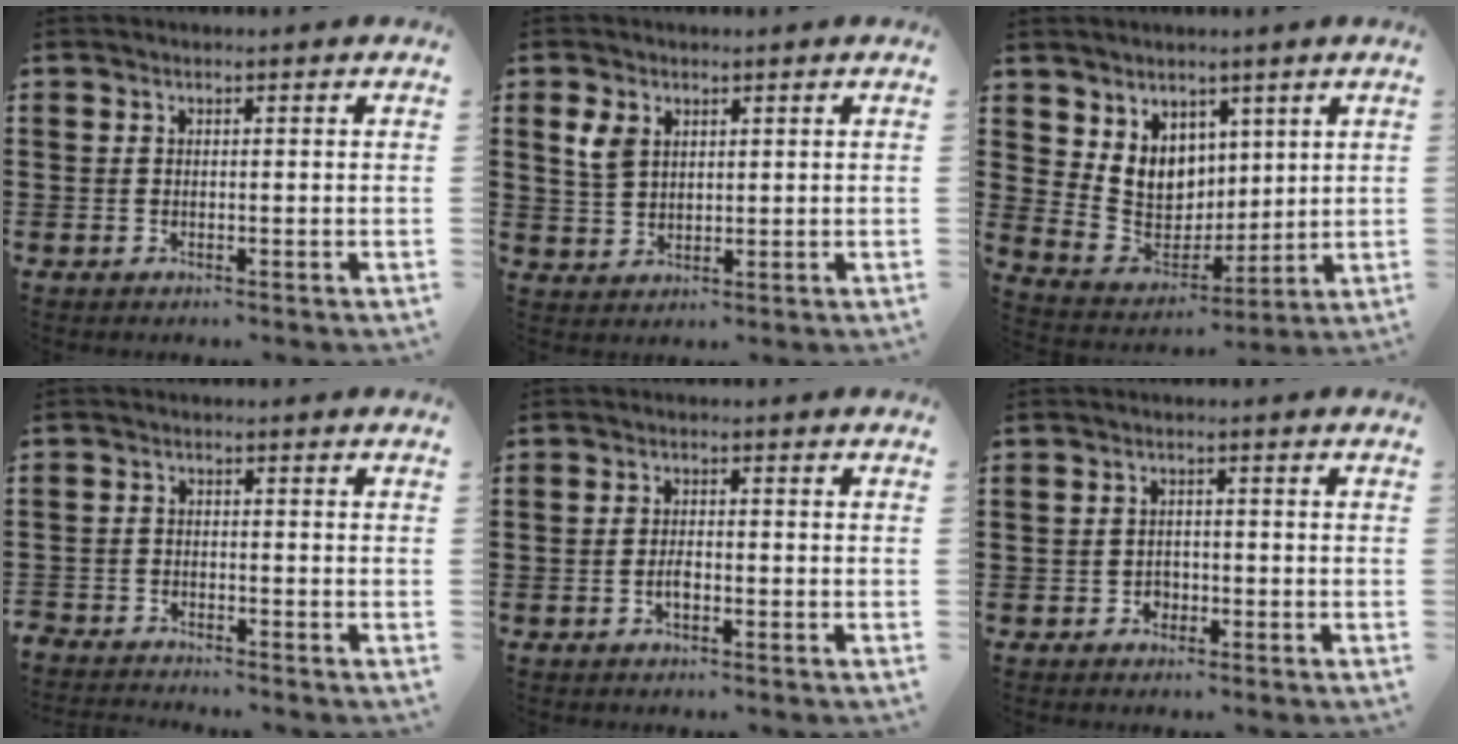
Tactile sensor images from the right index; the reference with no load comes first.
{"total": 3.9, "force": [1.7, 2.7, 2.2], "torque": [-0.053, 0.011, 0.031]}
{"total": 7.6, "force": [3.7, 6.5, 1.5], "torque": [-0.059, -0.019, 0.077]}
{"total": 2.4, "force": [-2.4, 0.1, -0.4], "torque": [-0.001, 0.003, -0.055]}
{"total": 1.9, "force": [-0.9, 0.9, 1.5], "torque": [-0.029, 0.003, -0.017]}
{"total": 1.6, "force": [-0.9, 1.3, 0.2], "torque": [-0.009, 0.000, -0.021]}